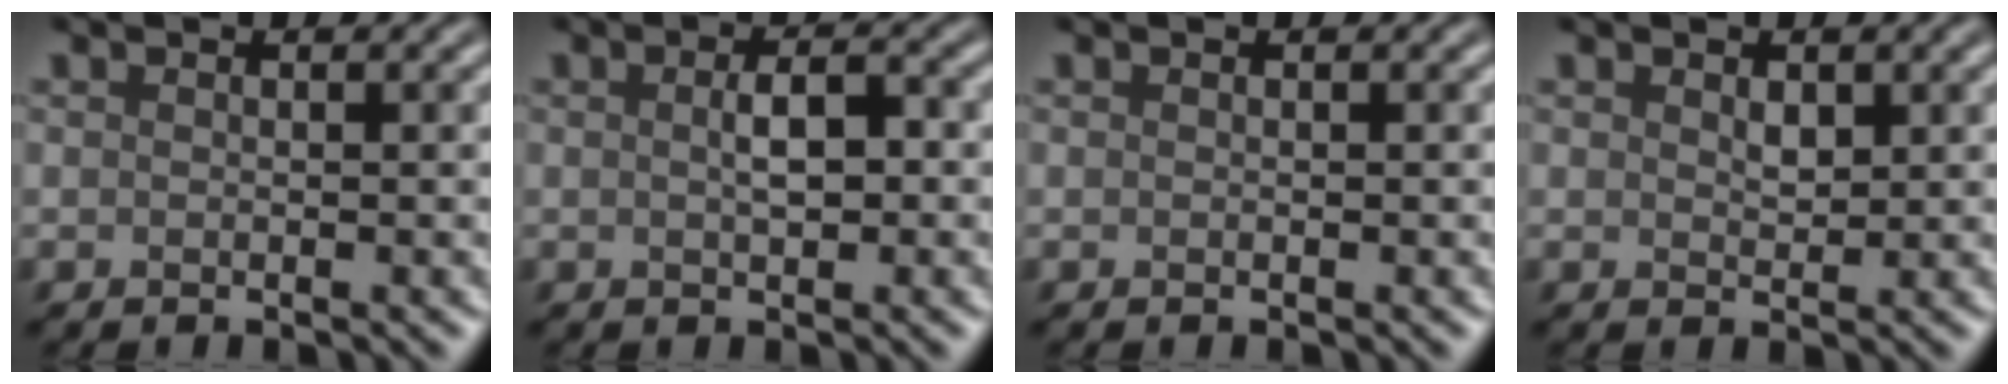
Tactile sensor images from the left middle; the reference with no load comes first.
{"total": 2.3, "force": [0.1, 0.9, 2.1], "torque": [-0.040, 0.003, 0.002]}
{"total": 0.0}
{"total": 1.2, "force": [0.5, 0.7, 0.8], "torque": [-0.013, -0.001, 0.013]}